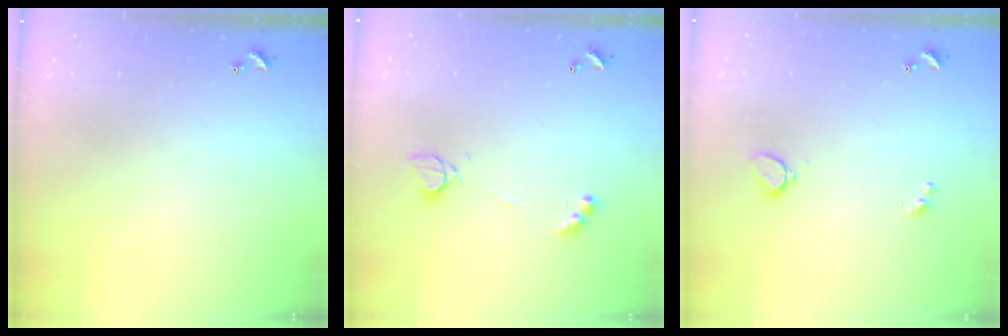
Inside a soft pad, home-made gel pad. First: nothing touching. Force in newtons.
{"total": 4.0, "press": 4.0, "slide": 0.8}
{"total": 2.9, "press": 2.4, "slide": 1.6}